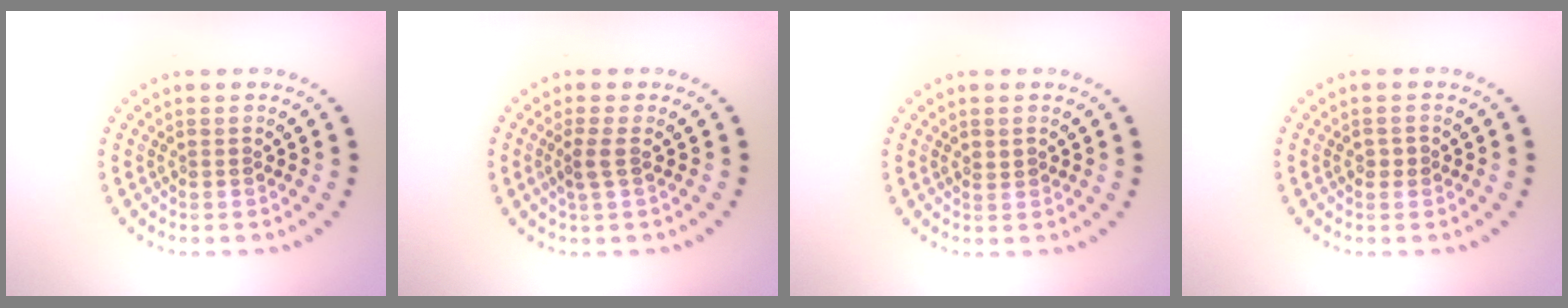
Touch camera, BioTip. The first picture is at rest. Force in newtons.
{"total": 1.6, "press": 1.4, "slide": 0.9}
{"total": 0.9, "press": 0.8, "slide": 0.2}
{"total": 1.0, "press": 1.0, "slide": 0.1}